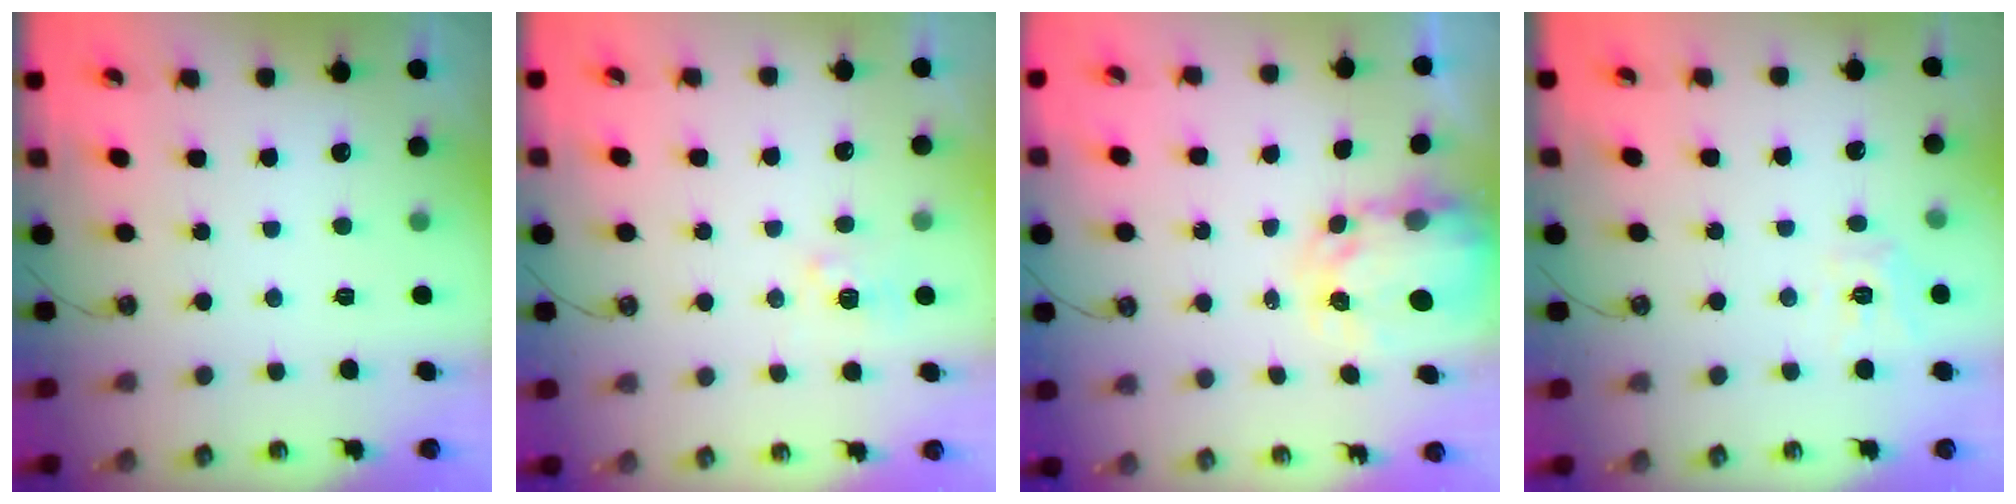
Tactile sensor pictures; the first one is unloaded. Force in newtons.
{"total": 4.5, "press": 4.4, "slide": 0.5}
{"total": 5.0, "press": 5.0, "slide": 0.4}
{"total": 9.4, "press": 9.3, "slide": 0.8}